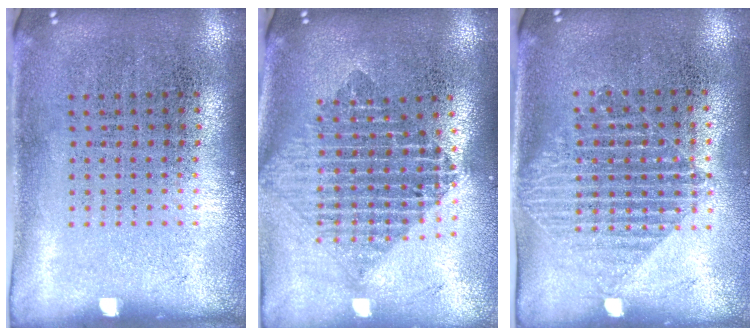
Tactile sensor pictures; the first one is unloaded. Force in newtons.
{"total": 2.0, "press": 1.7, "slide": 1.1}
{"total": 1.5, "press": 1.3, "slide": 0.8}